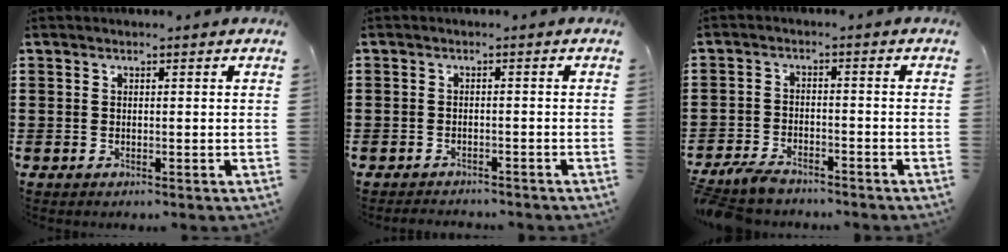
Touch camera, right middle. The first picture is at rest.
{"total": 1.6, "force": [-1.6, 0.1, -0.2], "torque": [-0.001, 0.001, -0.036]}
{"total": 4.0, "force": [-3.6, 1.1, 1.2], "torque": [-0.043, 0.000, -0.081]}